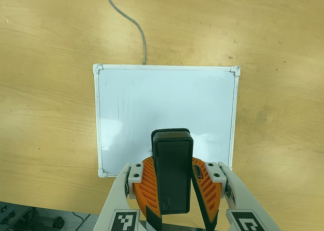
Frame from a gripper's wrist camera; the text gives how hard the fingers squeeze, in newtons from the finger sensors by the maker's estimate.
{"total": 9.6, "left": 9.8, "right": 9.5}